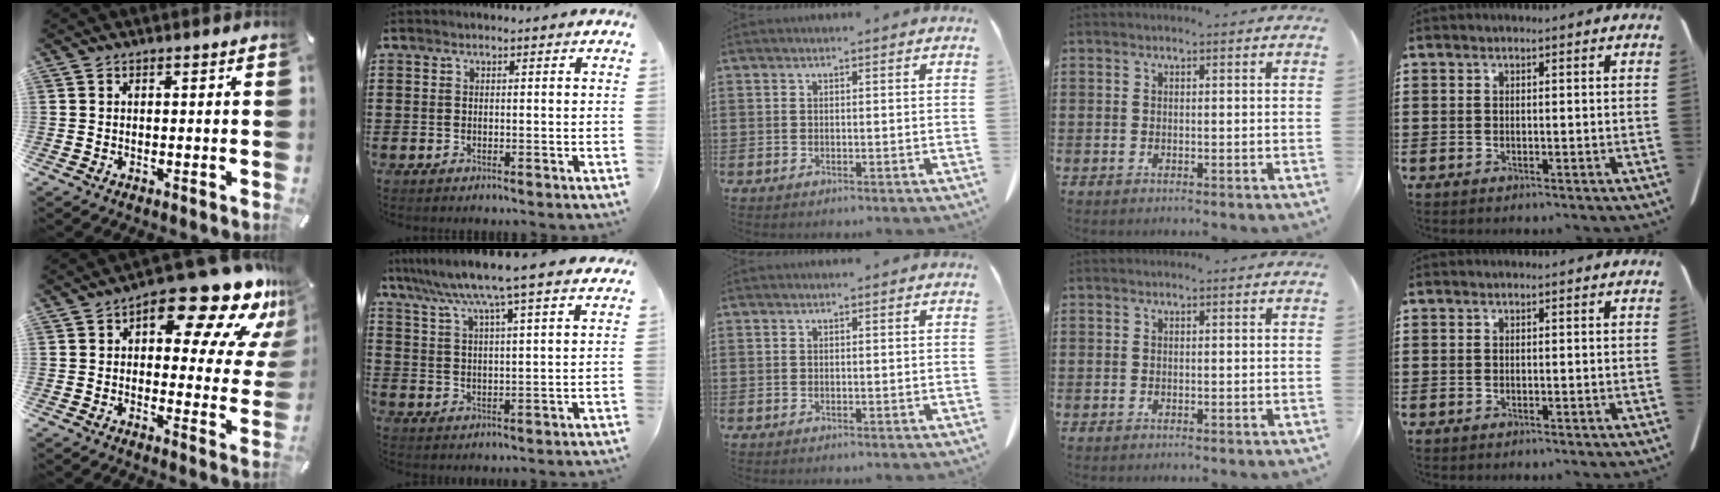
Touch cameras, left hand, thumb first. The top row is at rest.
{"thumb": {"total": 19.6, "force": [12.1, 7.8, 13.4], "torque": [-0.169, -0.090, 0.194]}, "index": {"total": 7.5, "force": [6.2, -0.9, 4.0], "torque": [-0.100, -0.036, 0.103]}}